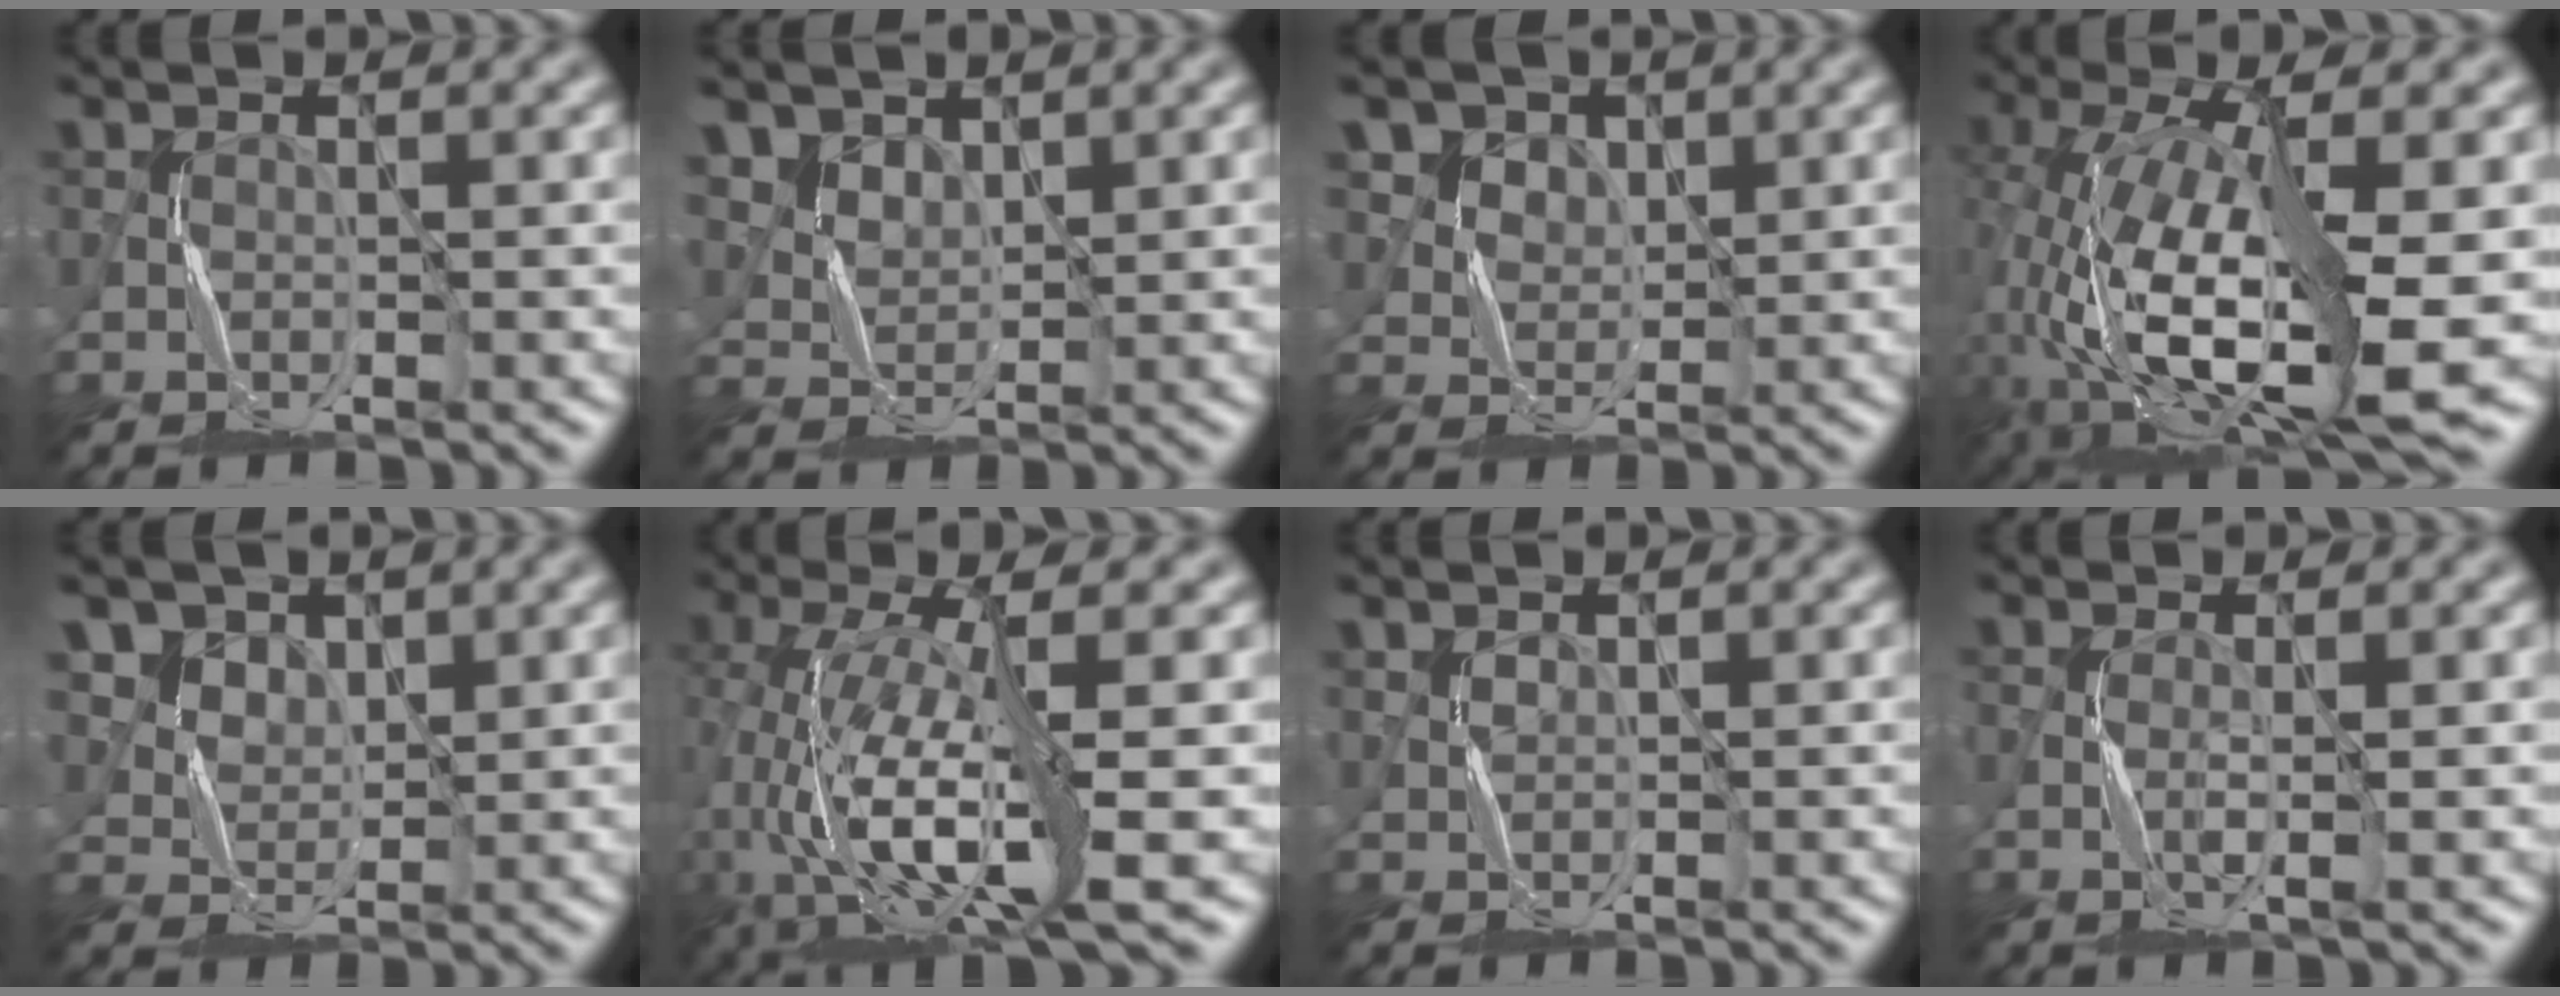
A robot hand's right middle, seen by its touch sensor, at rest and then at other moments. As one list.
[{"total": 4.0, "force": [3.0, 2.3, 1.3], "torque": [-0.041, -0.012, 0.082]}, {"total": 6.8, "force": [4.2, 4.7, 2.5], "torque": [-0.054, -0.003, 0.077]}, {"total": 14.2, "force": [-3.1, 5.3, 12.8], "torque": [-0.251, -0.015, -0.048]}, {"total": 5.9, "force": [3.9, 4.0, 2.1], "torque": [-0.066, -0.010, 0.087]}, {"total": 11.4, "force": [-2.7, 3.3, 10.5], "torque": [-0.215, -0.005, -0.047]}, {"total": 0.7, "force": [0.6, 0.3, 0.0], "torque": [-0.003, 0.001, 0.018]}, {"total": 1.5, "force": [0.0, 0.2, 1.5], "torque": [-0.031, 0.001, -0.002]}]